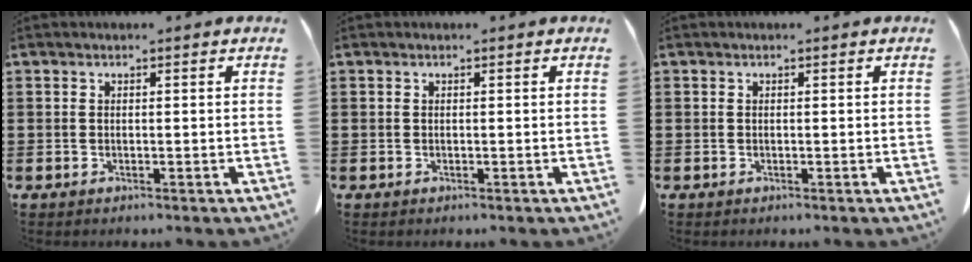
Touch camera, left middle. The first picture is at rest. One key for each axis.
{"total": 0.0}
{"total": 0.0}